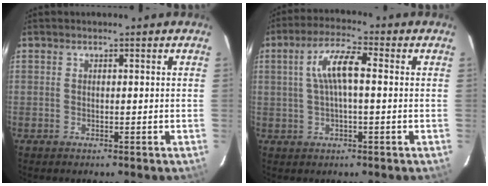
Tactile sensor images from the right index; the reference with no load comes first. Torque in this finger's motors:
{"motor_torque": [0.78, -0.11, 0.46, 0.07]}